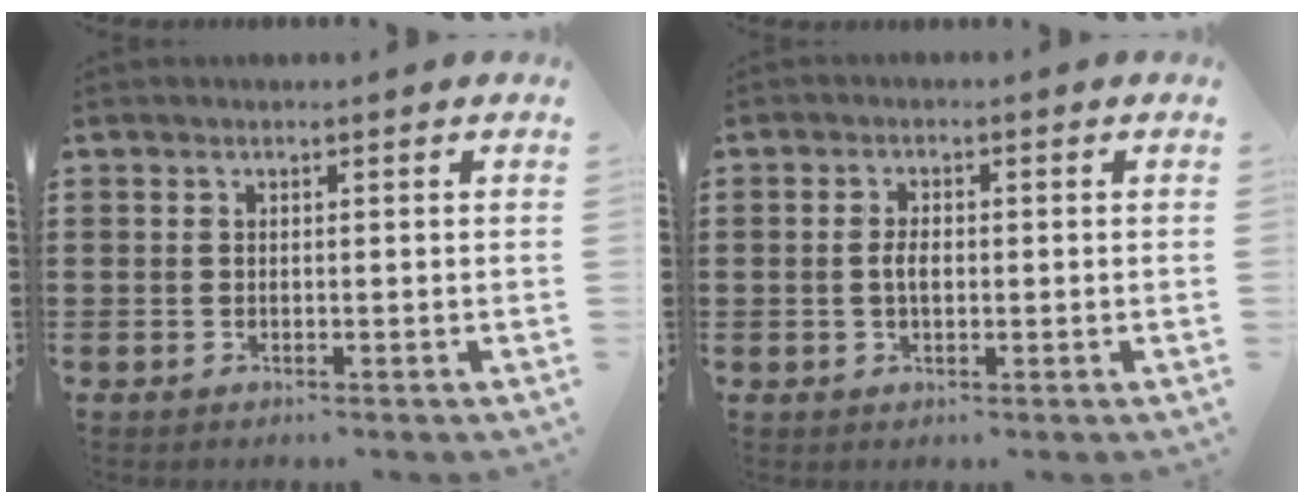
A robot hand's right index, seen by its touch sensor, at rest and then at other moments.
{"total": 2.6, "force": [-0.1, 1.3, 2.3], "torque": [-0.052, 0.001, -0.006]}